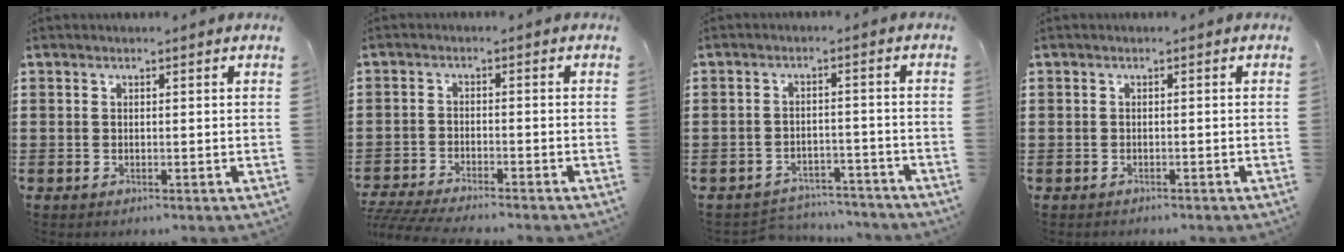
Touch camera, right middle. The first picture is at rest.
{"total": 3.8, "force": [-3.7, 0.0, 1.0], "torque": [-0.032, -0.010, -0.079]}
{"total": 3.5, "force": [-3.5, 0.6, -0.1], "torque": [-0.005, 0.002, -0.075]}
{"total": 0.7, "force": [-0.6, 0.4, -0.2], "torque": [0.003, 0.005, -0.015]}